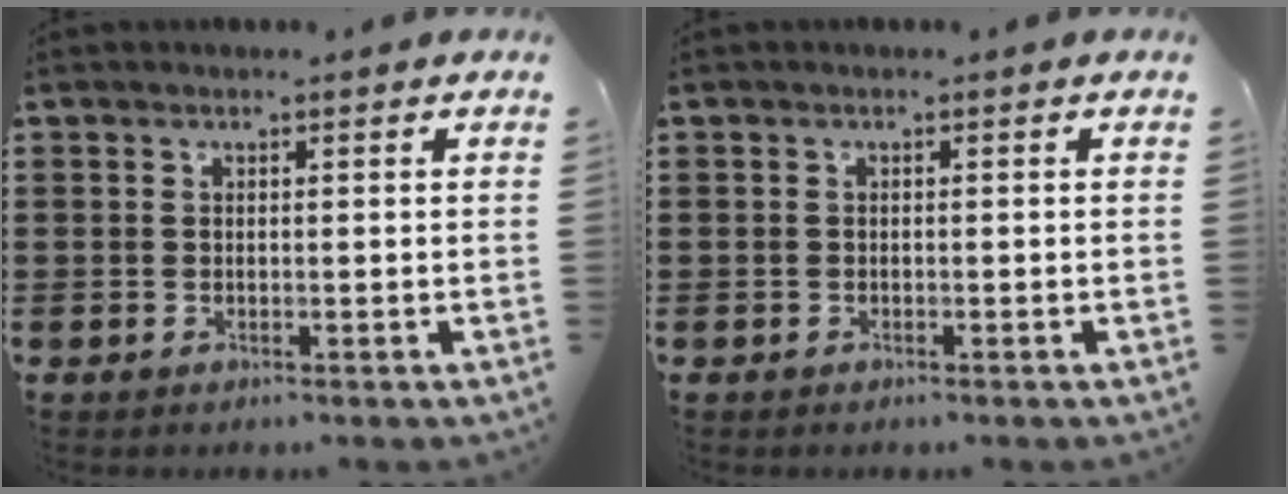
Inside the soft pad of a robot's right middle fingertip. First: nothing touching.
{"total": 0.6, "force": [-0.5, 0.3, 0.1], "torque": [-0.002, 0.002, -0.011]}